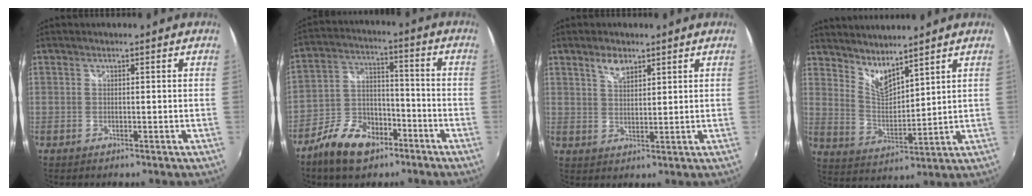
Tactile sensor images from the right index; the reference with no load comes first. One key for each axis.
{"total": 12.5, "fx": -8.3, "fy": 6.6, "fz": 6.5, "tx": -0.146, "ty": 0.011, "tz": -0.148}
{"total": 4.0, "fx": 2.6, "fy": 1.9, "fz": 2.3, "tx": -0.037, "ty": 0.006, "tz": 0.047}
{"total": 7.4, "fx": 6.4, "fy": 1.5, "fz": 3.4, "tx": -0.056, "ty": -0.010, "tz": 0.122}